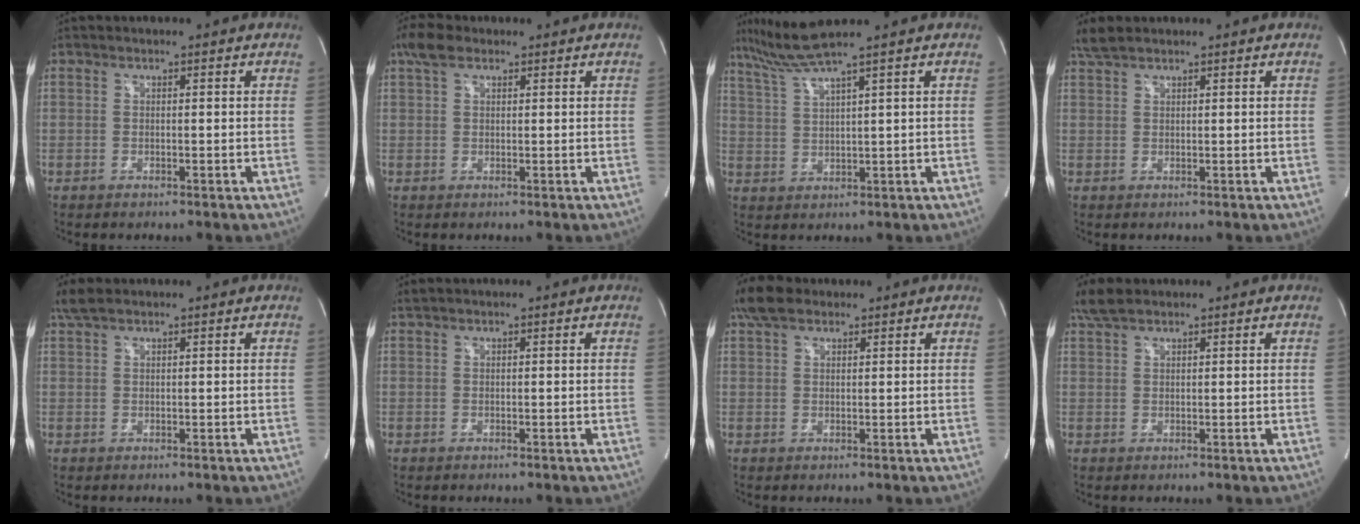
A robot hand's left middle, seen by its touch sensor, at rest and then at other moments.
{"total": 3.5, "force": [2.3, 1.7, 2.1], "torque": [-0.051, 0.022, 0.047]}
{"total": 5.6, "force": [4.6, -2.1, 2.3], "torque": [-0.061, -0.001, 0.102]}
{"total": 2.4, "force": [2.2, 0.4, 0.9], "torque": [-0.027, 0.014, 0.047]}
{"total": 2.5, "force": [2.0, 0.6, 1.3], "torque": [-0.036, 0.018, 0.044]}
{"total": 0.5, "force": [0.5, -0.1, 0.0], "torque": [-0.010, 0.009, 0.015]}
{"total": 4.7, "force": [3.5, 2.2, 2.2], "torque": [-0.056, 0.025, 0.071]}
{"total": 3.2, "force": [2.7, 0.8, 1.5], "torque": [-0.042, 0.015, 0.057]}